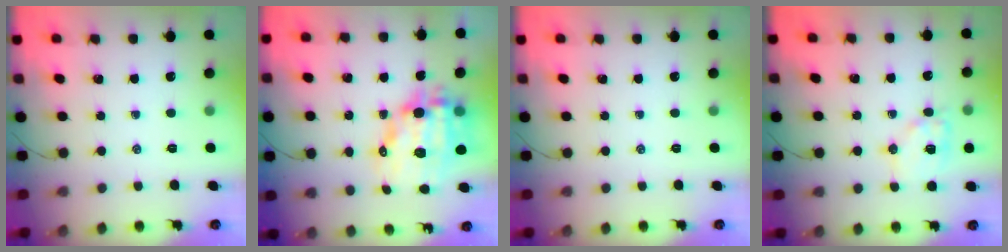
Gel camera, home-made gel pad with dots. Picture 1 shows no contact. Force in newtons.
{"total": 15.0, "press": 14.6, "slide": 3.5}
{"total": 0.0}
{"total": 11.2, "press": 11.1, "slide": 1.4}